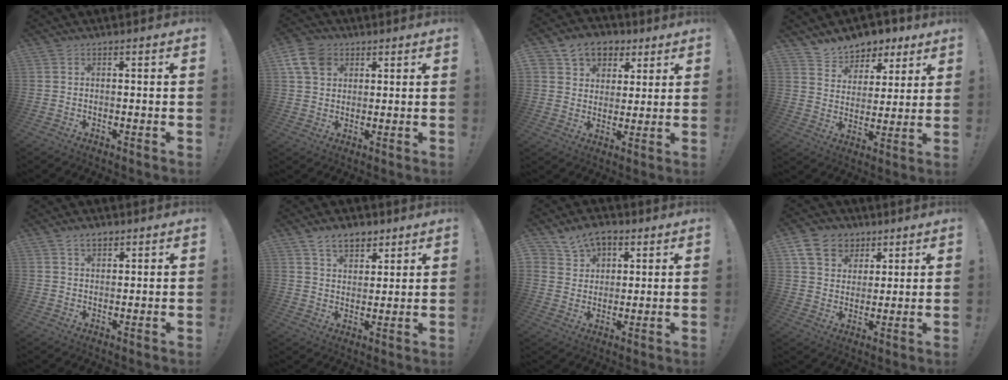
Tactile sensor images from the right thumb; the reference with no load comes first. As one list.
[{"total": 9.4, "force": [4.4, 6.8, 4.6], "torque": [-0.086, -0.011, 0.088]}, {"total": 10.8, "force": [5.7, 8.4, 3.7], "torque": [-0.052, -0.025, 0.112]}, {"total": 8.3, "force": [6.9, 4.7, 0.4], "torque": [-0.009, -0.061, 0.133]}, {"total": 3.5, "force": [2.3, 2.0, 1.7], "torque": [-0.023, -0.009, 0.042]}, {"total": 8.4, "force": [5.7, 5.2, 3.5], "torque": [-0.047, -0.027, 0.108]}, {"total": 8.4, "force": [5.5, 5.9, 2.6], "torque": [-0.044, -0.030, 0.107]}, {"total": 11.4, "force": [6.1, 8.8, 4.1], "torque": [-0.061, -0.035, 0.122]}]